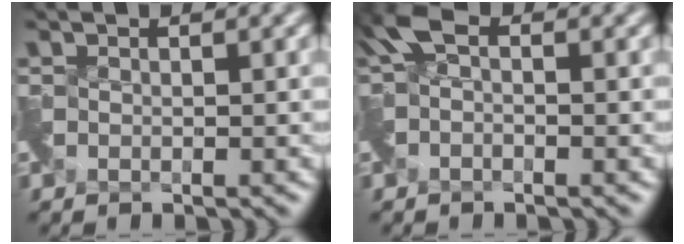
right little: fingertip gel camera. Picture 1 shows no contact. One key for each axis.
{"total": 1.8, "fx": -0.5, "fy": 1.1, "fz": 1.3, "tx": -0.032, "ty": -0.001, "tz": -0.017}